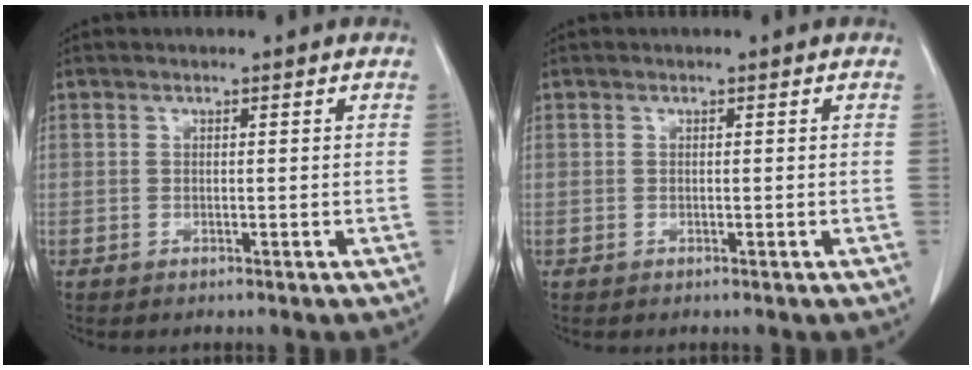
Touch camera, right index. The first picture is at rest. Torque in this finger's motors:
{"motor_torque": [0.09, -0.04, -0.05, 0.01]}